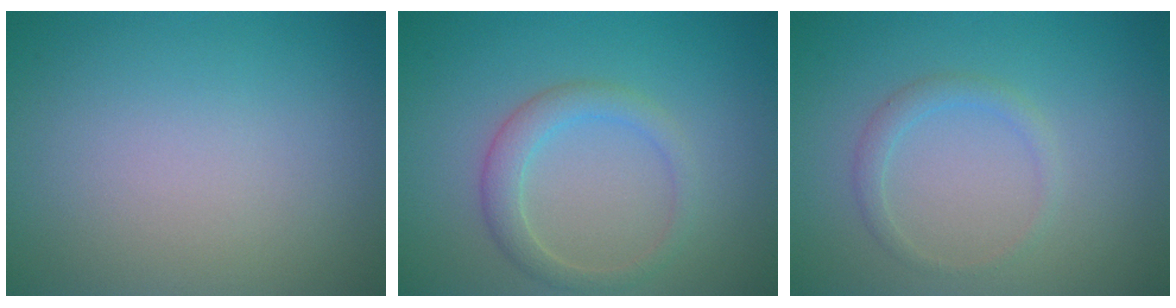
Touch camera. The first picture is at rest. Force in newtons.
{"total": 2.5, "press": 2.5, "slide": 0.0}
{"total": 1.4, "press": 1.4, "slide": 0.1}